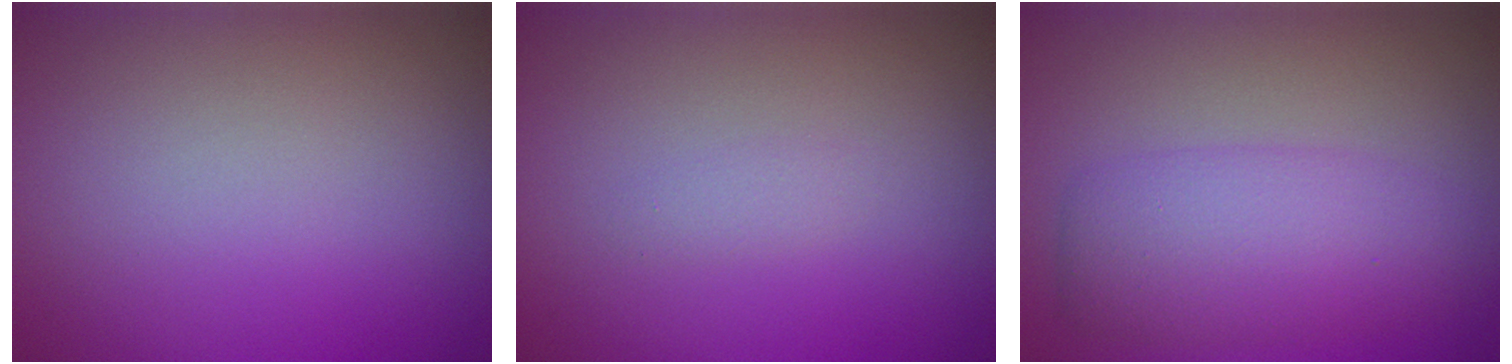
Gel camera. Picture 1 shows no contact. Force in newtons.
{"total": 0.8, "press": 0.8, "slide": 0.0}
{"total": 5.0, "press": 5.0, "slide": 0.2}